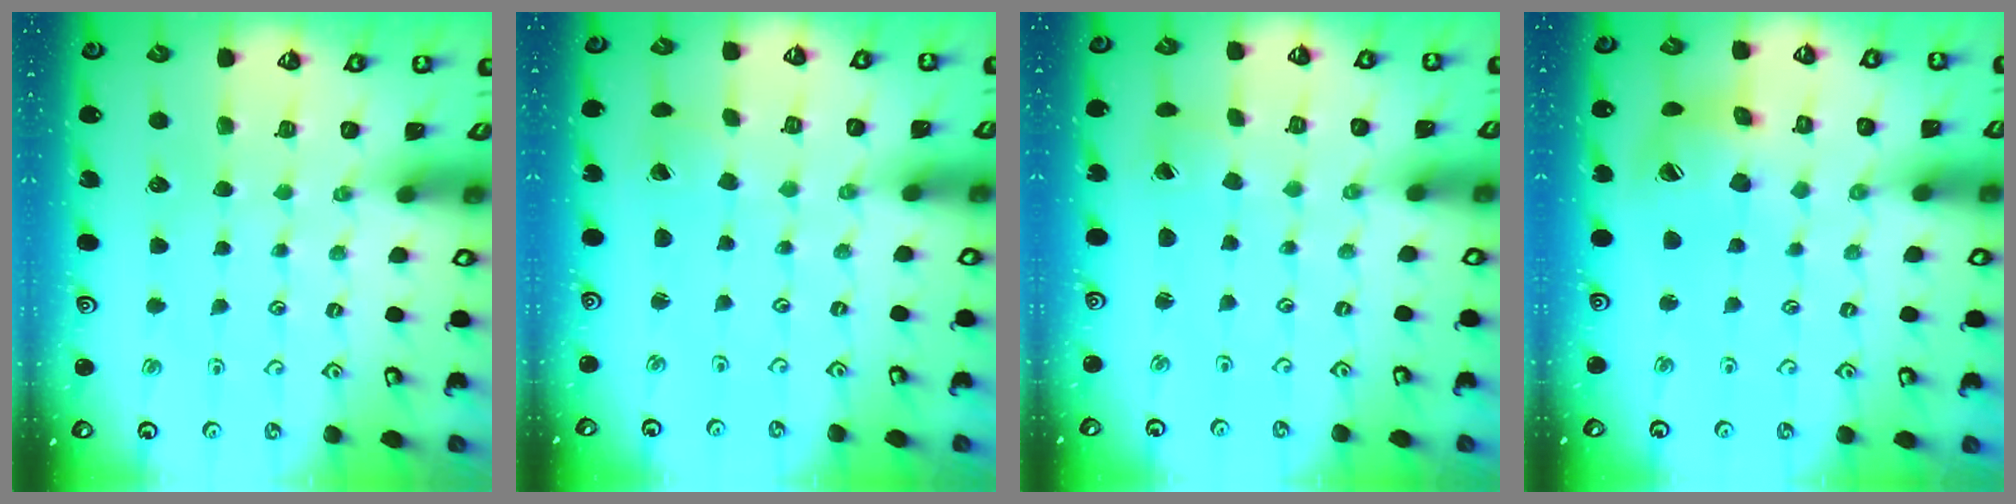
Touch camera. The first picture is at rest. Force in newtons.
{"total": 0.6, "press": 0.6, "slide": 0.1}
{"total": 1.4, "press": 1.4, "slide": 0.1}
{"total": 12.5, "press": 12.4, "slide": 1.7}